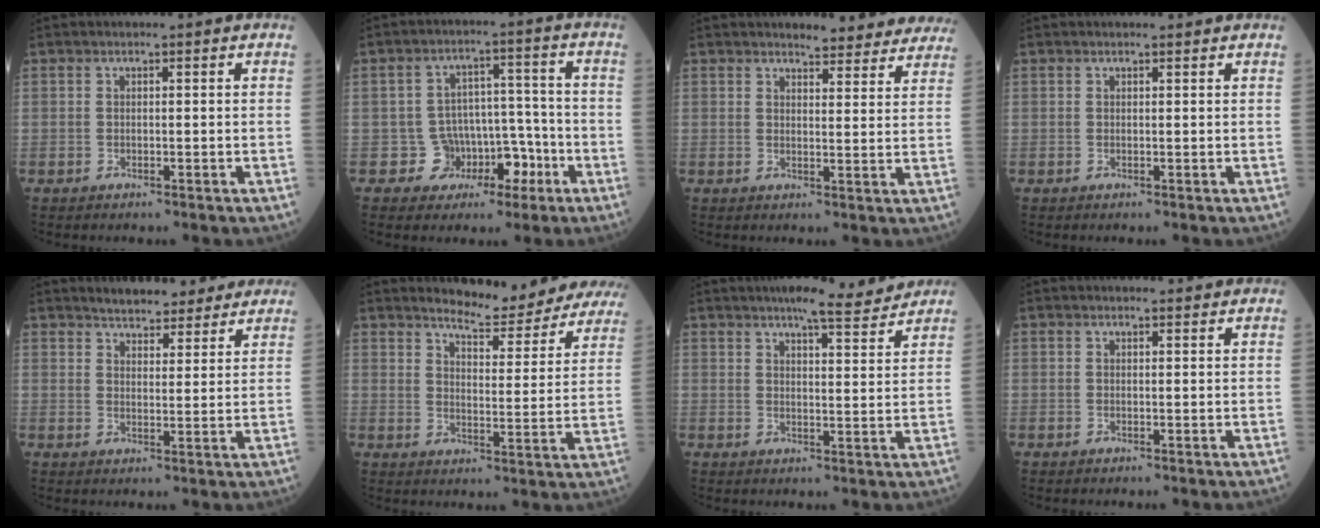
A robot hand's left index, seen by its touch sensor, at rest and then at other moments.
{"total": 6.5, "force": [-3.0, 5.6, 1.4], "torque": [0.001, 0.029, -0.038]}
{"total": 10.6, "force": [10.2, 2.3, 2.1], "torque": [0.002, -0.012, 0.096]}
{"total": 1.1, "force": [1.1, 0.0, 0.2], "torque": [-0.010, 0.002, 0.014]}
{"total": 10.8, "force": [9.8, 3.1, 3.5], "torque": [-0.034, 0.012, 0.123]}
{"total": 13.6, "force": [12.9, 2.2, 3.6], "torque": [-0.041, -0.029, 0.152]}
{"total": 7.7, "force": [7.1, 0.5, 3.1], "torque": [-0.052, 0.003, 0.089]}
{"total": 2.5, "force": [2.4, 0.3, 0.4], "torque": [-0.012, 0.006, 0.028]}